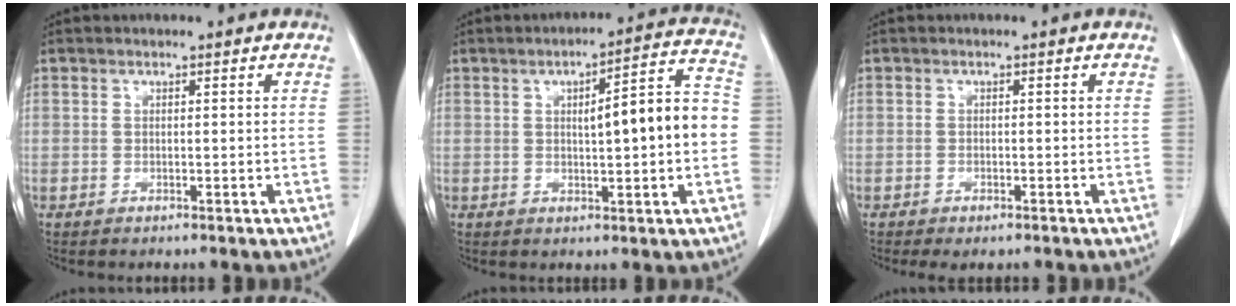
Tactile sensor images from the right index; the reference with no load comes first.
{"total": 10.7, "force": [-0.1, 1.4, 10.6], "torque": [-0.143, 0.027, 0.001]}
{"total": 2.1, "force": [-1.5, 0.9, 1.1], "torque": [-0.014, -0.002, -0.016]}